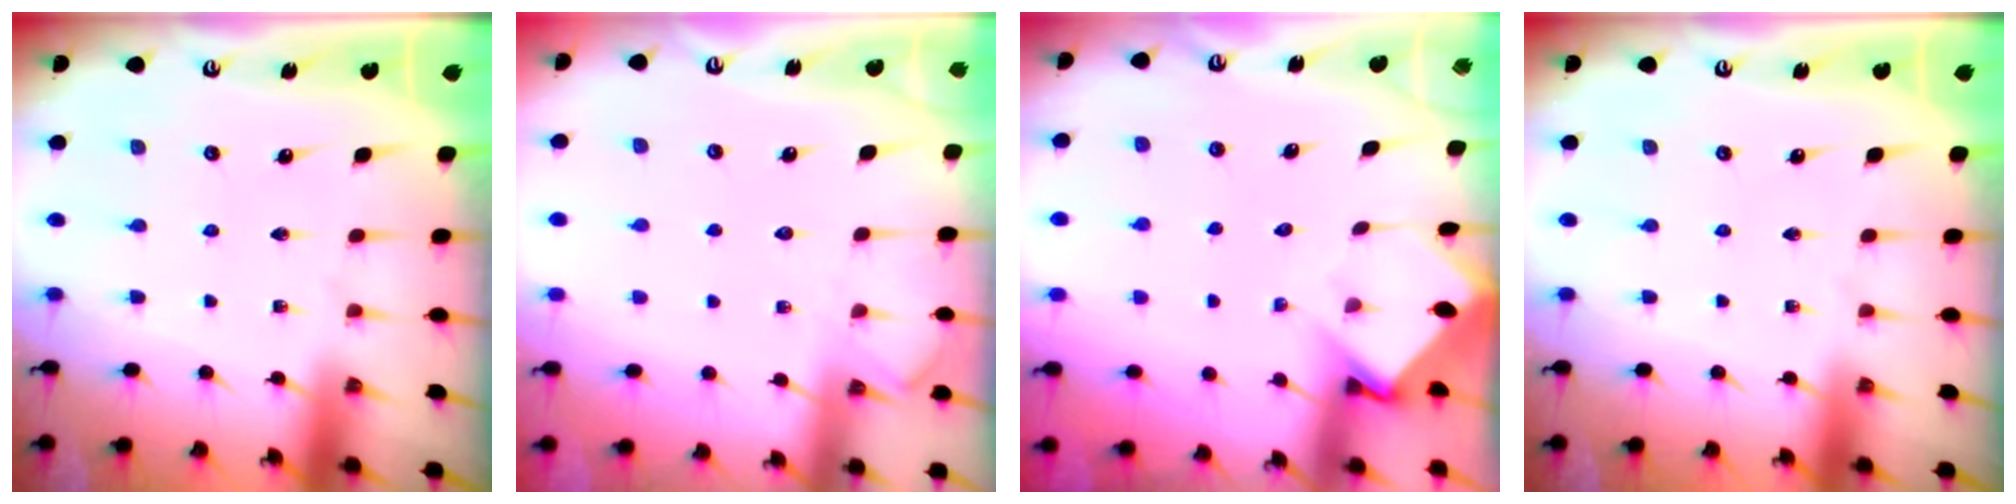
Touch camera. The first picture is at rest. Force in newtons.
{"total": 4.5, "press": 4.4, "slide": 0.6}
{"total": 3.5, "press": 3.5, "slide": 0.3}
{"total": 0.0}